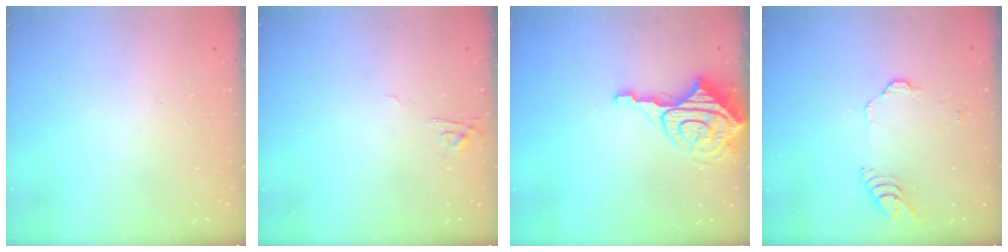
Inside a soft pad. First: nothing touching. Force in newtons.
{"total": 5.3, "press": 5.3, "slide": 0.3}
{"total": 11.7, "press": 11.7, "slide": 1.1}
{"total": 4.6, "press": 4.6, "slide": 0.4}